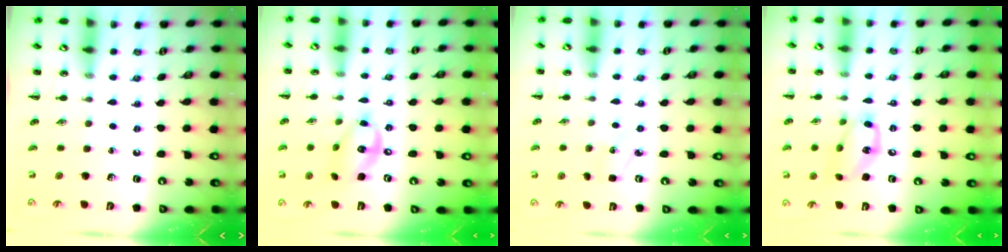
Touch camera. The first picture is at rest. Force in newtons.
{"total": 13.2, "press": 12.8, "slide": 2.9}
{"total": 3.8, "press": 3.6, "slide": 1.2}
{"total": 12.1, "press": 11.9, "slide": 2.0}